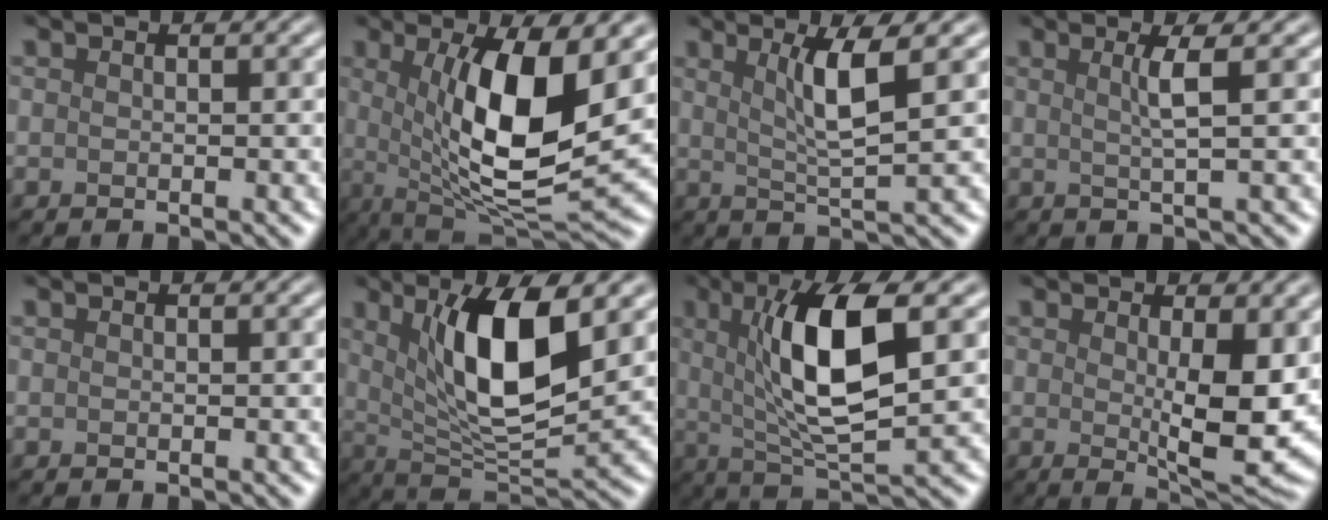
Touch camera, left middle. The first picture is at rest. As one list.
[{"total": 10.7, "force": [1.6, 3.3, 10.1], "torque": [-0.159, -0.012, 0.032]}, {"total": 4.3, "force": [1.5, 0.6, 4.0], "torque": [-0.073, -0.002, 0.031]}, {"total": 2.5, "force": [0.6, 0.4, 2.4], "torque": [-0.043, 0.002, 0.007]}, {"total": 0.0}, {"total": 8.9, "force": [2.7, 2.8, 8.0], "torque": [-0.136, -0.015, 0.051]}, {"total": 8.8, "force": [2.0, 2.4, 8.2], "torque": [-0.139, -0.005, 0.037]}, {"total": 6.2, "force": [0.6, 1.6, 6.0], "torque": [-0.095, -0.018, 0.019]}]